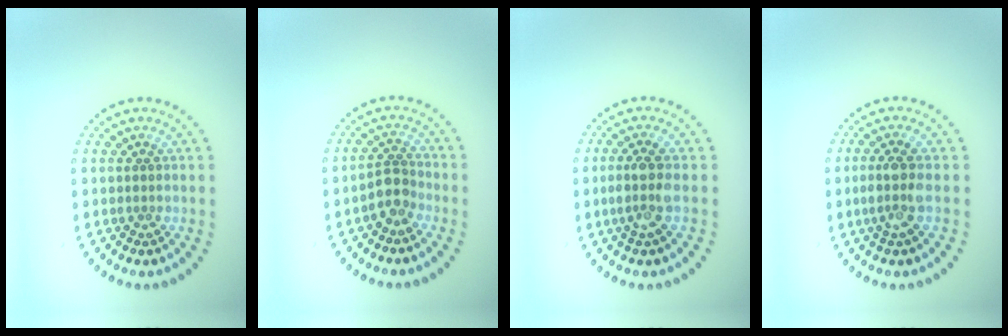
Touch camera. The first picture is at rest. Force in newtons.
{"total": 2.4, "press": 1.9, "slide": 1.4}
{"total": 2.5, "press": 2.0, "slide": 1.5}
{"total": 2.5, "press": 2.0, "slide": 1.5}